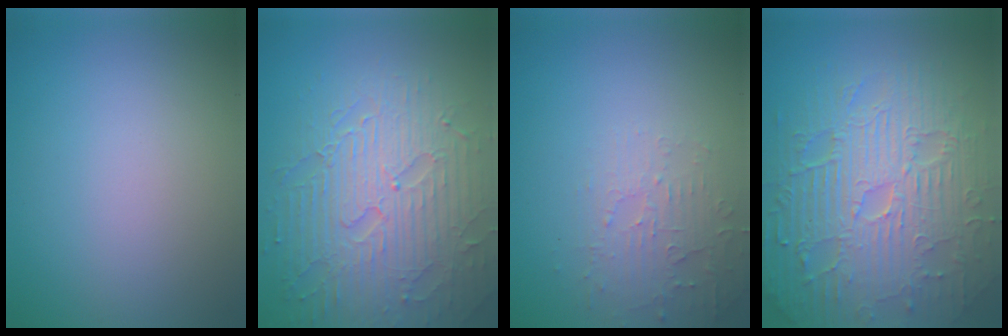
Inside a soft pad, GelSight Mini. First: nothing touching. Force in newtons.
{"total": 8.2, "press": 6.1, "slide": 5.5}
{"total": 2.8, "press": 2.7, "slide": 0.6}
{"total": 11.3, "press": 7.4, "slide": 8.6}